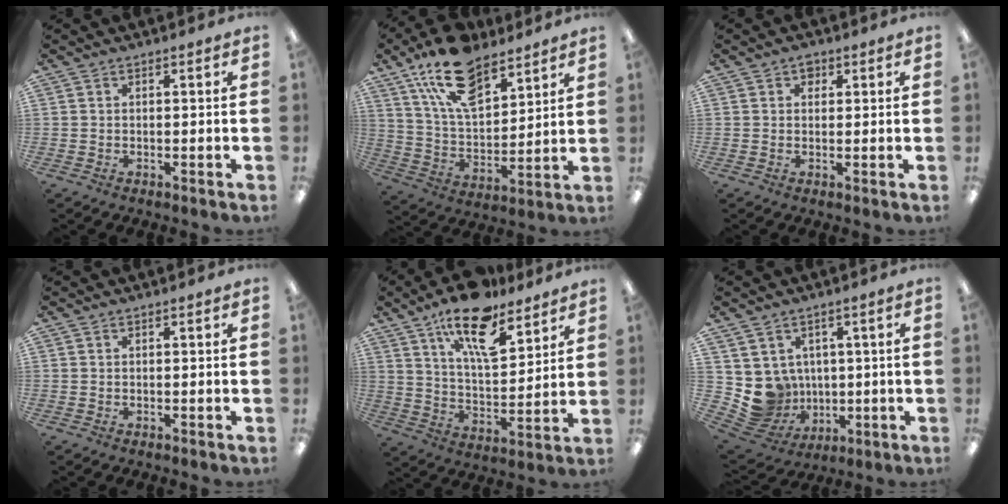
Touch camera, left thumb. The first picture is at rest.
{"total": 17.7, "force": [11.8, 8.6, 9.9], "torque": [-0.180, -0.049, 0.214]}
{"total": 2.4, "force": [1.3, 1.7, 1.0], "torque": [-0.006, -0.001, 0.020]}
{"total": 0.0}
{"total": 16.9, "force": [11.5, 6.7, 10.3], "torque": [-0.169, -0.057, 0.194]}
{"total": 8.6, "force": [1.3, 8.4, 1.3], "torque": [-0.068, -0.023, 0.035]}